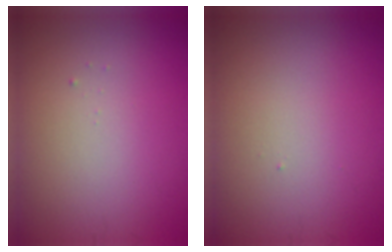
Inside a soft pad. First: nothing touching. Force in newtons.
{"total": 0.0}